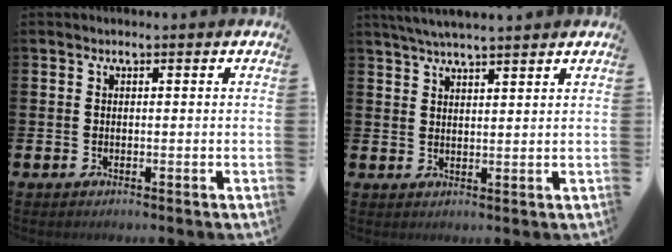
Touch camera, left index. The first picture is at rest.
{"total": 4.2, "force": [4.0, 0.0, 1.3], "torque": [-0.034, -0.009, 0.073]}